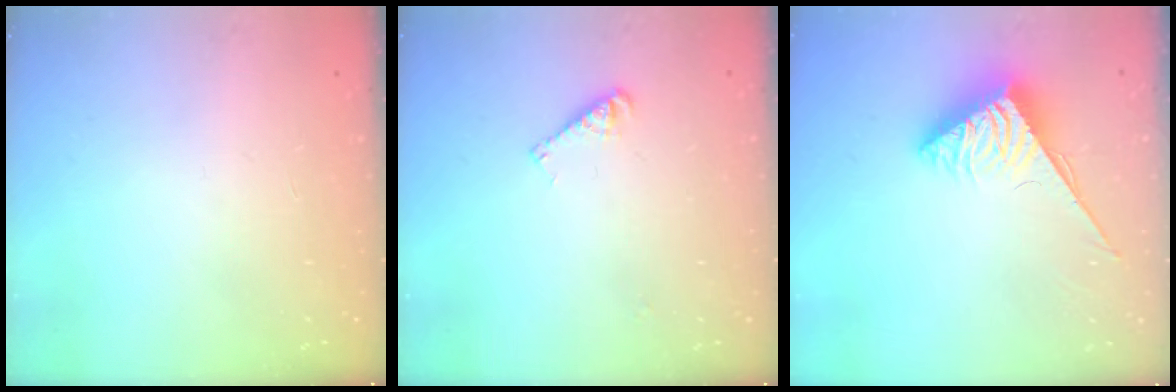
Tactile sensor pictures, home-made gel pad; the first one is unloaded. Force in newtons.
{"total": 4.2, "press": 4.2, "slide": 0.4}
{"total": 4.0, "press": 4.0, "slide": 0.6}